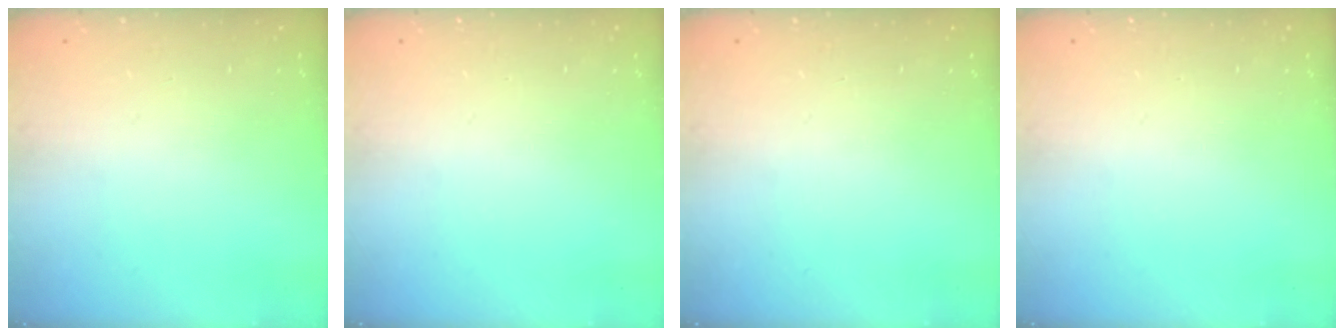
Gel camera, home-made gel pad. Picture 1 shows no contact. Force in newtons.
{"total": 0.0}
{"total": 0.0}
{"total": 0.0}